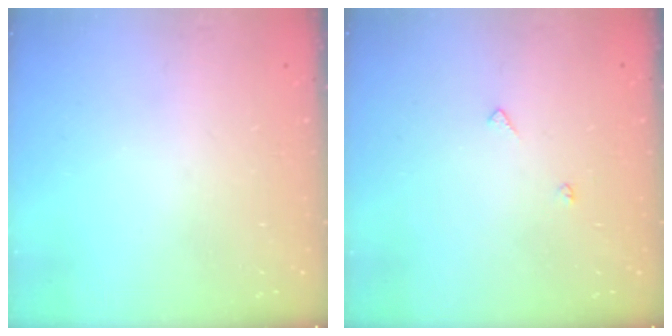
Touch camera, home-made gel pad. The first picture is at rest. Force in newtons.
{"total": 4.8, "press": 4.8, "slide": 0.3}